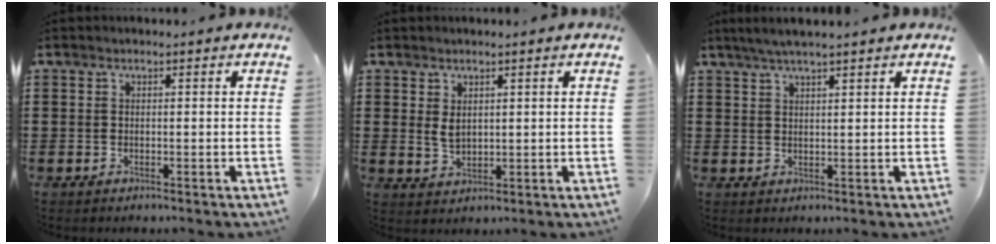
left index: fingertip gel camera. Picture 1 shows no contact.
{"total": 2.6, "force": [1.3, 1.4, 1.7], "torque": [-0.037, 0.004, 0.025]}
{"total": 2.6, "force": [2.1, -0.1, 1.6], "torque": [-0.034, 0.004, 0.038]}